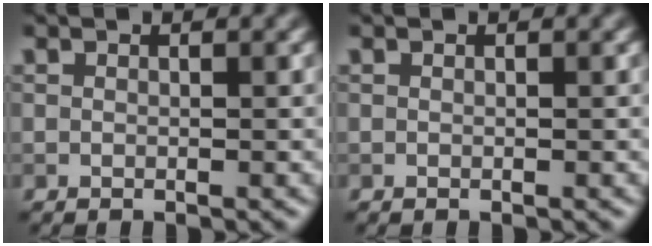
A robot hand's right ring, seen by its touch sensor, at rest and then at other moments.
{"total": 0.0}